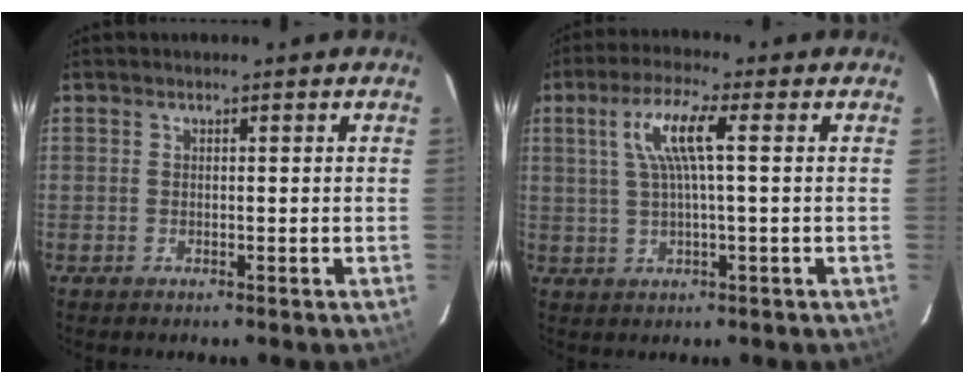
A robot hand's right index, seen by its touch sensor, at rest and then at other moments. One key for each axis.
{"total": 7.3, "fx": 1.8, "fy": 0.7, "fz": 7.1, "tx": -0.133, "ty": 0.007, "tz": 0.037}